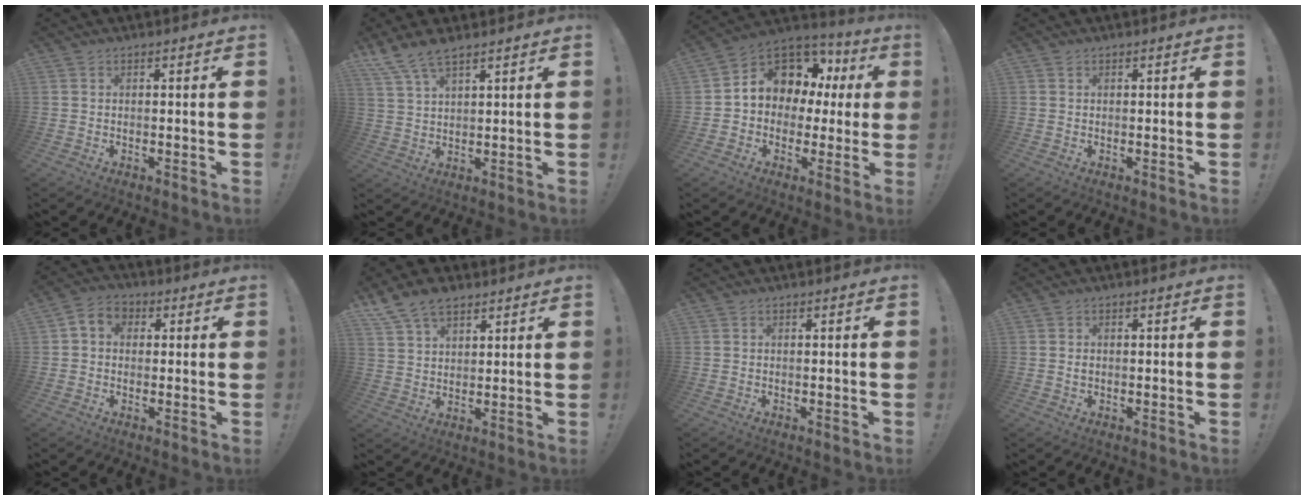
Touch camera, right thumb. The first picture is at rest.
{"total": 6.4, "force": [5.1, 1.2, 3.6], "torque": [-0.083, -0.019, 0.099]}
{"total": 11.1, "force": [4.0, 9.0, 5.2], "torque": [-0.082, -0.025, 0.082]}
{"total": 0.0}
{"total": 5.0, "force": [0.6, 4.1, 2.8], "torque": [-0.042, 0.006, 0.013]}
{"total": 9.1, "force": [6.6, 4.7, 4.1], "torque": [-0.076, -0.029, 0.130]}
{"total": 0.0}
{"total": 0.6, "force": [-0.1, 0.5, 0.2], "torque": [-0.011, 0.005, 0.000]}